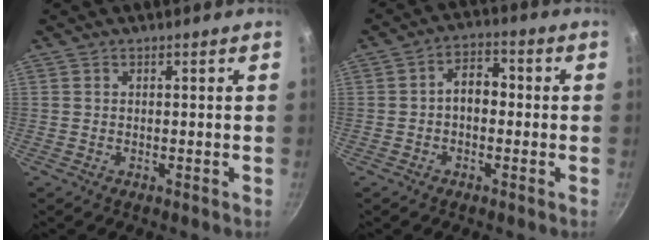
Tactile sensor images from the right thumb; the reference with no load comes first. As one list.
[{"total": 5.5, "force": [-0.4, 3.7, 4.1], "torque": [-0.049, 0.023, -0.018]}]